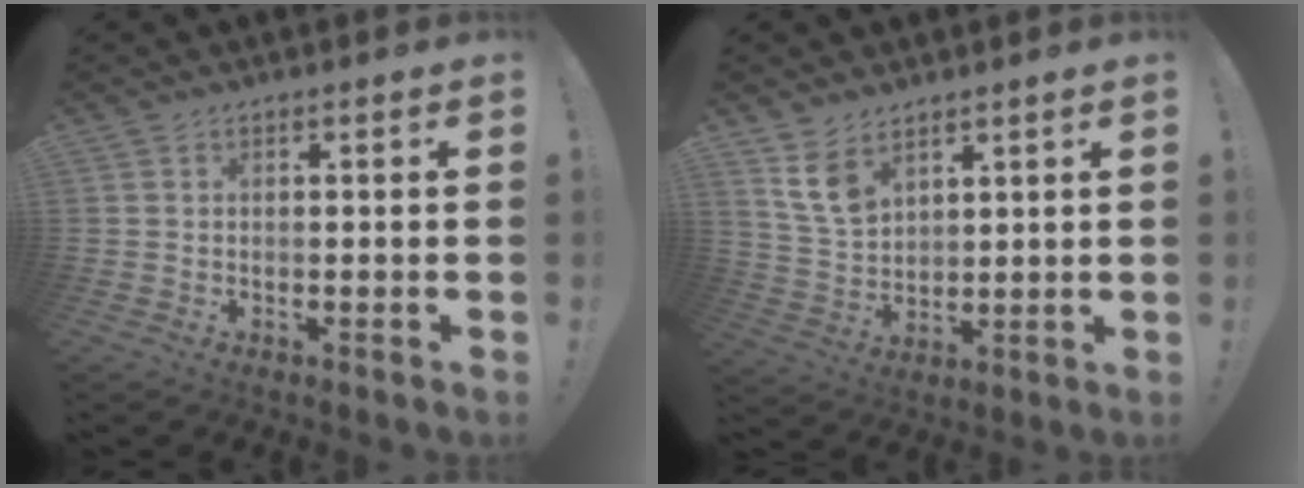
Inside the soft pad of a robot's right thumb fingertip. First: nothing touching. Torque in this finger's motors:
{"motor_torque": [0.12, 0.07, -0.20, 0.21, 0.07]}